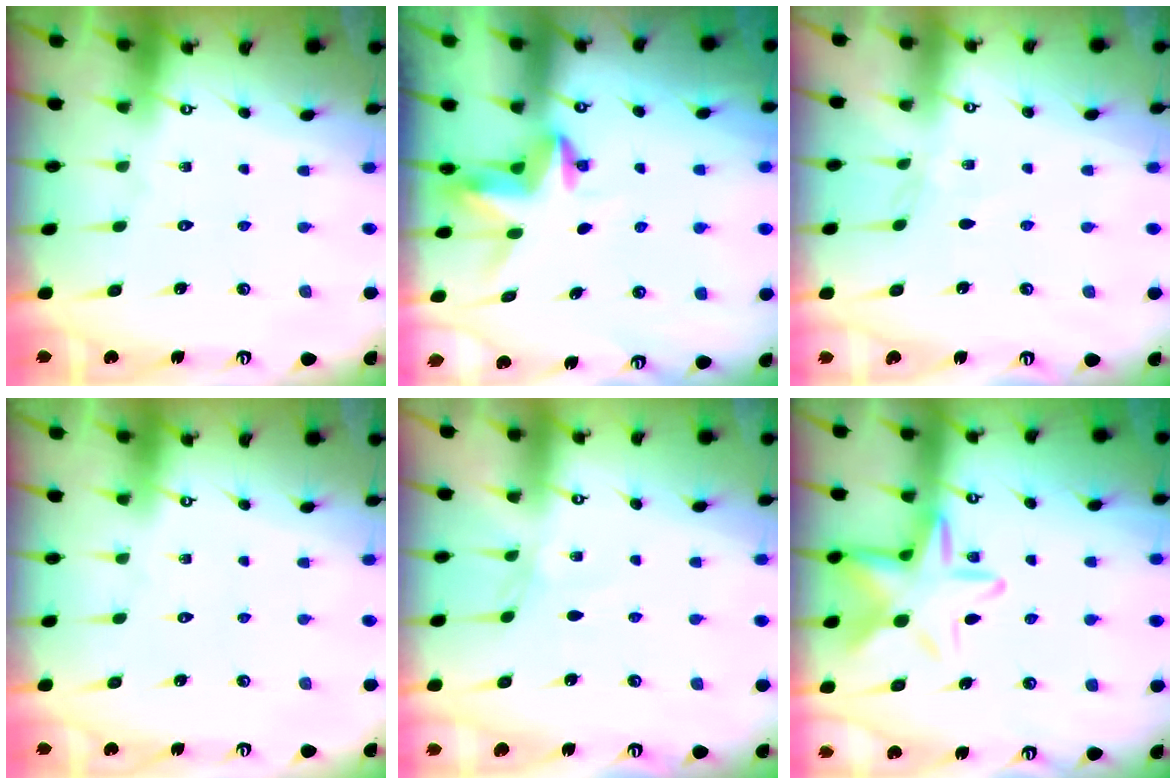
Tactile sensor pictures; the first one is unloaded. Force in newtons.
{"total": 3.9, "press": 3.8, "slide": 0.3}
{"total": 2.5, "press": 2.5, "slide": 0.4}
{"total": 0.0}
{"total": 2.4, "press": 2.4, "slide": 0.5}
{"total": 12.8, "press": 12.7, "slide": 1.1}